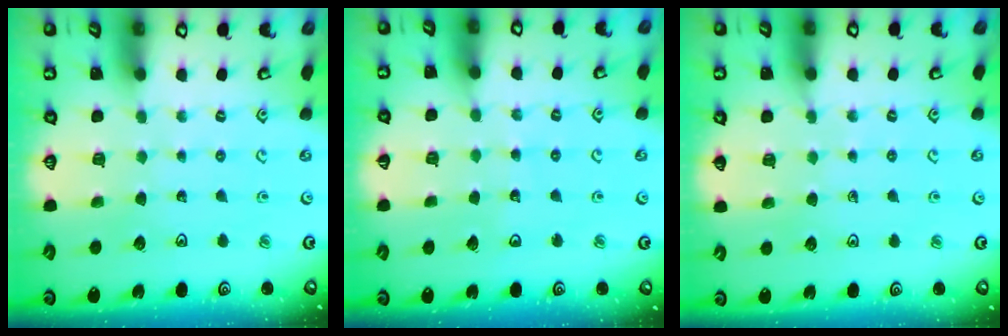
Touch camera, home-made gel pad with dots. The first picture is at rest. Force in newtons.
{"total": 3.6, "press": 3.6, "slide": 0.4}
{"total": 2.7, "press": 2.7, "slide": 0.4}